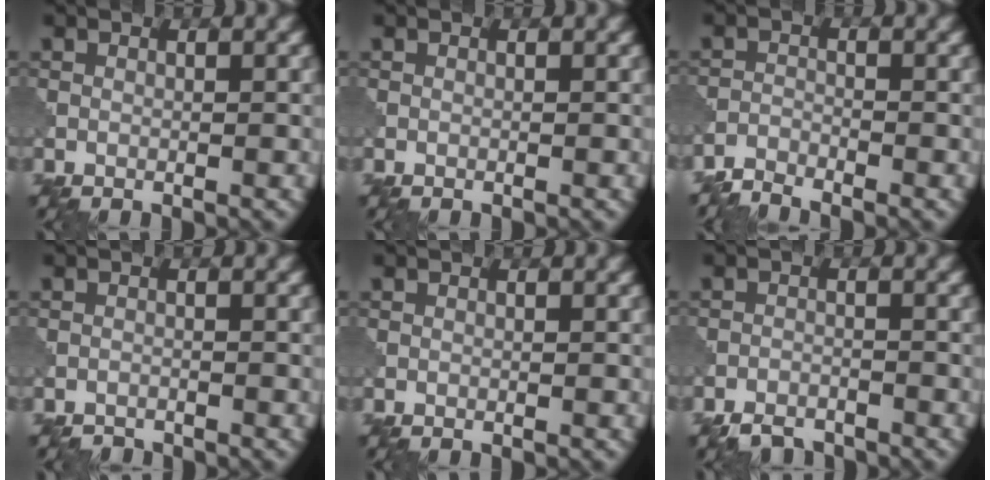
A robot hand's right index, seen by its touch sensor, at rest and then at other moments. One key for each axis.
{"total": 0.0}
{"total": 2.4, "fx": -2.4, "fy": 0.1, "fz": 0.3, "tx": -0.008, "ty": -0.004, "tz": -0.056}
{"total": 1.2, "fx": -1.2, "fy": 0.2, "fz": 0.0, "tx": 0.004, "ty": -0.003, "tz": -0.025}
{"total": 0.0}
{"total": 2.7, "fx": -2.4, "fy": 0.9, "fz": 0.8, "tx": -0.011, "ty": -0.003, "tz": -0.049}